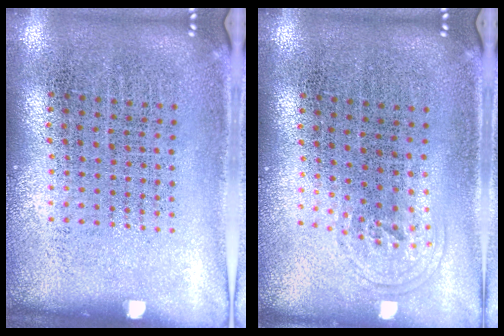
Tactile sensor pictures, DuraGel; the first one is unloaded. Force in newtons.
{"total": 0.9, "press": 0.6, "slide": 0.6}